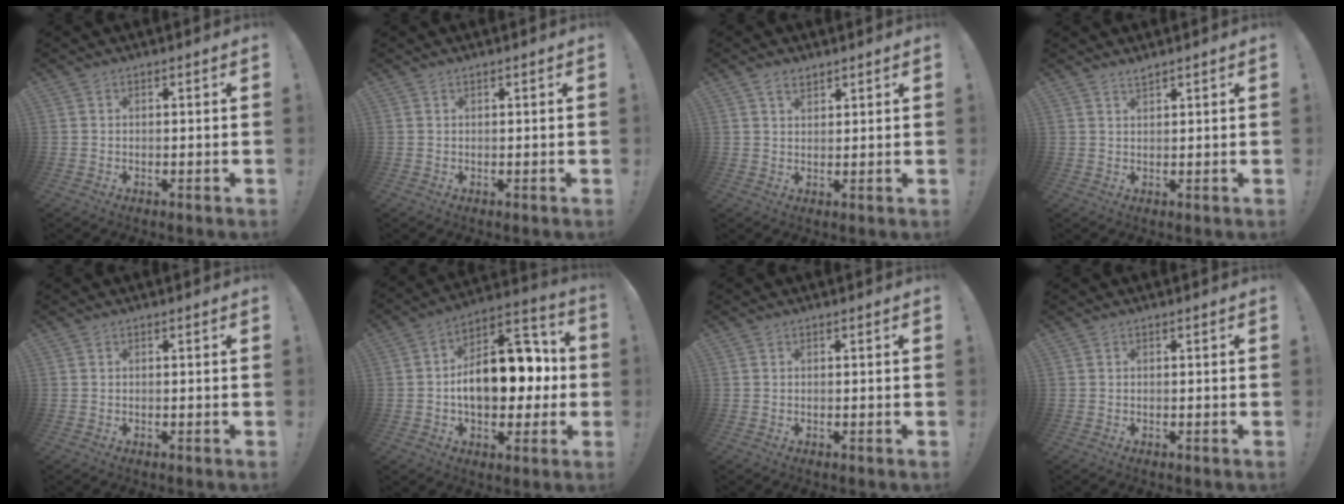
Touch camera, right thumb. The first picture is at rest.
{"total": 0.0}
{"total": 2.9, "force": [2.2, 1.3, 1.2], "torque": [-0.015, -0.011, 0.039]}
{"total": 1.7, "force": [1.6, -0.1, 0.6], "torque": [-0.007, -0.010, 0.027]}
{"total": 0.0}
{"total": 18.0, "force": [-1.1, 11.4, 13.9], "torque": [-0.201, 0.024, -0.011]}
{"total": 0.0}
{"total": 0.0}